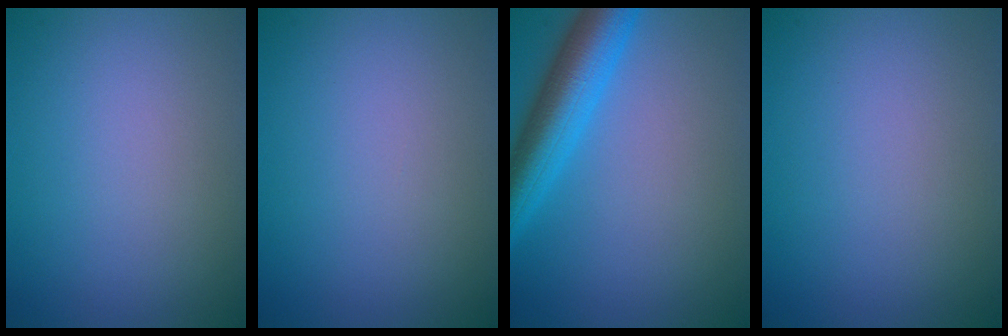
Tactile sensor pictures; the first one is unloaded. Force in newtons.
{"total": 0.0}
{"total": 6.7, "press": 6.7, "slide": 0.4}
{"total": 0.0}